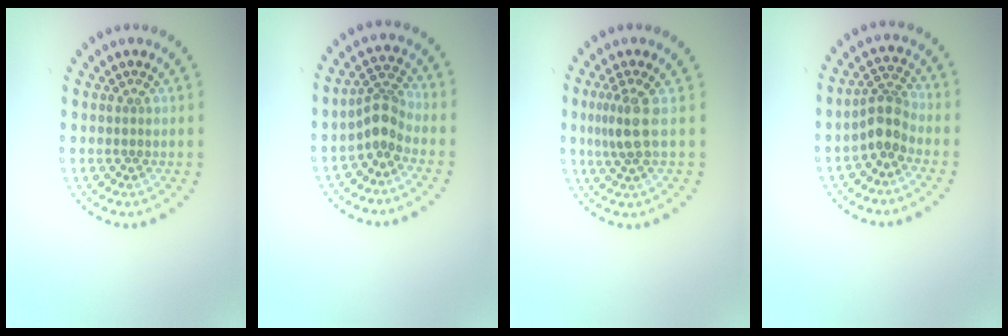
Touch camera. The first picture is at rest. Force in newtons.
{"total": 2.9, "press": 2.2, "slide": 2.0}
{"total": 2.7, "press": 2.1, "slide": 1.7}
{"total": 2.9, "press": 2.3, "slide": 1.8}